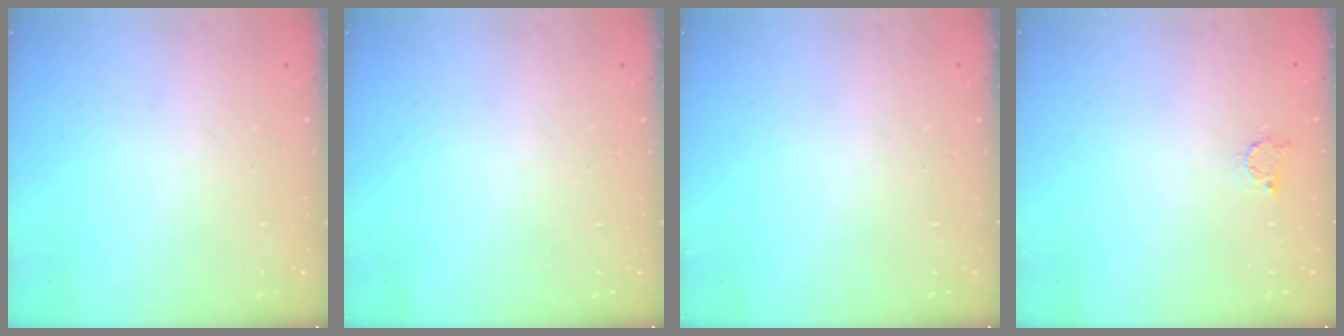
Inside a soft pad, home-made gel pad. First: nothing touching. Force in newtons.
{"total": 0.0}
{"total": 0.0}
{"total": 3.1, "press": 3.1, "slide": 0.4}